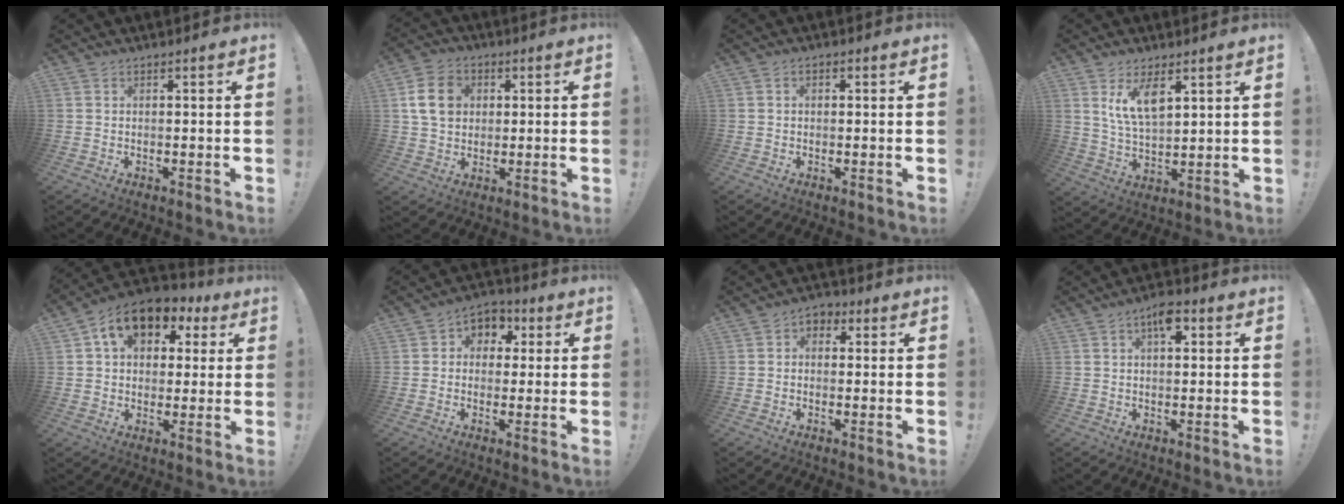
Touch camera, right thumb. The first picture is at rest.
{"total": 10.9, "force": [2.6, 8.9, 5.8], "torque": [-0.089, 0.007, 0.054]}
{"total": 1.2, "force": [-0.2, 0.9, 0.8], "torque": [-0.006, 0.003, -0.005]}
{"total": 10.7, "force": [5.8, 5.9, 6.7], "torque": [-0.115, -0.025, 0.112]}
{"total": 13.0, "force": [6.6, 8.6, 7.1], "torque": [-0.106, -0.025, 0.122]}
{"total": 6.3, "force": [0.2, 5.8, 2.4], "torque": [-0.020, 0.003, 0.005]}
{"total": 3.5, "force": [-0.2, 2.9, 1.9], "torque": [-0.021, 0.006, -0.006]}
{"total": 5.9, "force": [2.1, 2.9, 4.7], "torque": [-0.061, -0.002, 0.032]}